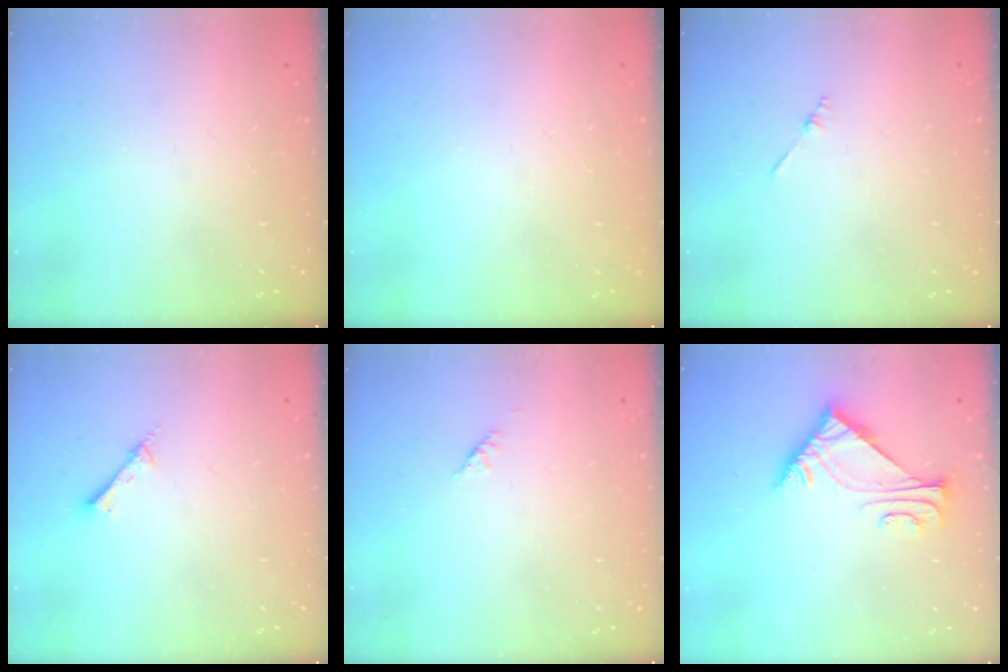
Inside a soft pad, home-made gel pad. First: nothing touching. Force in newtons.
{"total": 0.0}
{"total": 1.3, "press": 1.3, "slide": 0.3}
{"total": 1.5, "press": 1.4, "slide": 0.2}
{"total": 1.4, "press": 1.3, "slide": 0.5}
{"total": 5.5, "press": 5.5, "slide": 0.9}